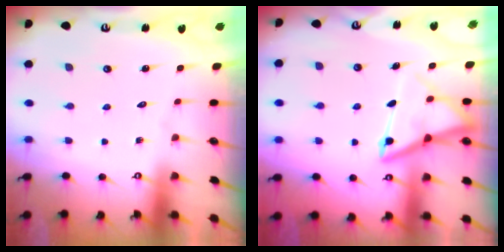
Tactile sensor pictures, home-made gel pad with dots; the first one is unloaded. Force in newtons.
{"total": 11.0, "press": 10.9, "slide": 1.3}